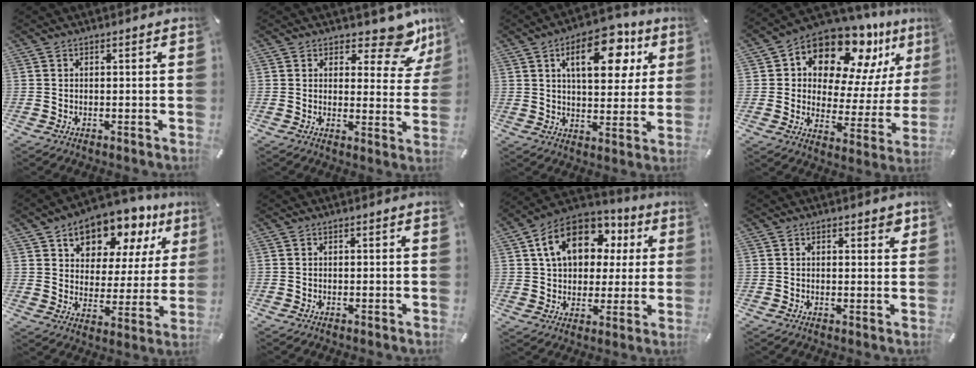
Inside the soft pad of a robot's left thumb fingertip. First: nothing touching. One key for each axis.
{"total": 10.4, "fx": 7.9, "fy": 3.9, "fz": 5.5, "tx": -0.058, "ty": -0.060, "tz": 0.135}
{"total": 15.7, "fx": 7.0, "fy": 8.4, "fz": 11.3, "tx": -0.156, "ty": -0.017, "tz": 0.113}
{"total": 15.7, "fx": 11.6, "fy": 8.1, "fz": 6.7, "tx": -0.117, "ty": -0.099, "tz": 0.203}
{"total": 11.7, "fx": 8.8, "fy": 7.0, "fz": 3.0, "tx": -0.050, "ty": -0.075, "tz": 0.157}
{"total": 0.0}
{"total": 15.0, "fx": 5.4, "fy": 11.3, "fz": 8.2, "tx": -0.151, "ty": -0.002, "tz": 0.104}
{"total": 2.0, "fx": 1.2, "fy": 1.0, "fz": 1.2, "tx": -0.011, "ty": -0.003, "tz": 0.017}